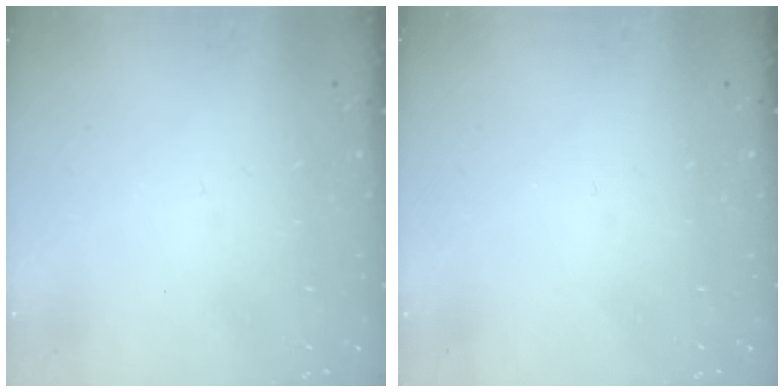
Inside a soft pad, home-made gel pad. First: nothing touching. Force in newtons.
{"total": 0.0}